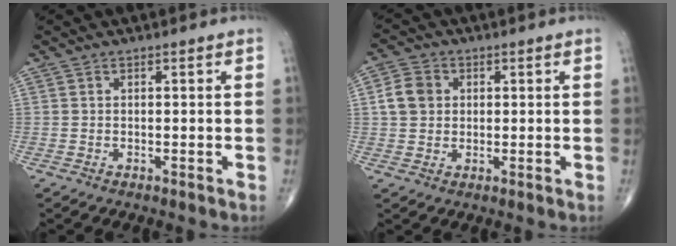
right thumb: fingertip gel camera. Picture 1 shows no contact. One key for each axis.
{"total": 5.4, "fx": 0.9, "fy": 4.5, "fz": 2.8, "tx": -0.043, "ty": 0.005, "tz": 0.013}